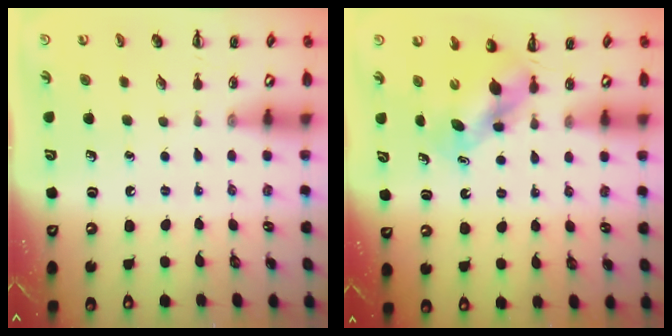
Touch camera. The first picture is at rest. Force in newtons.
{"total": 5.7, "press": 5.6, "slide": 0.7}